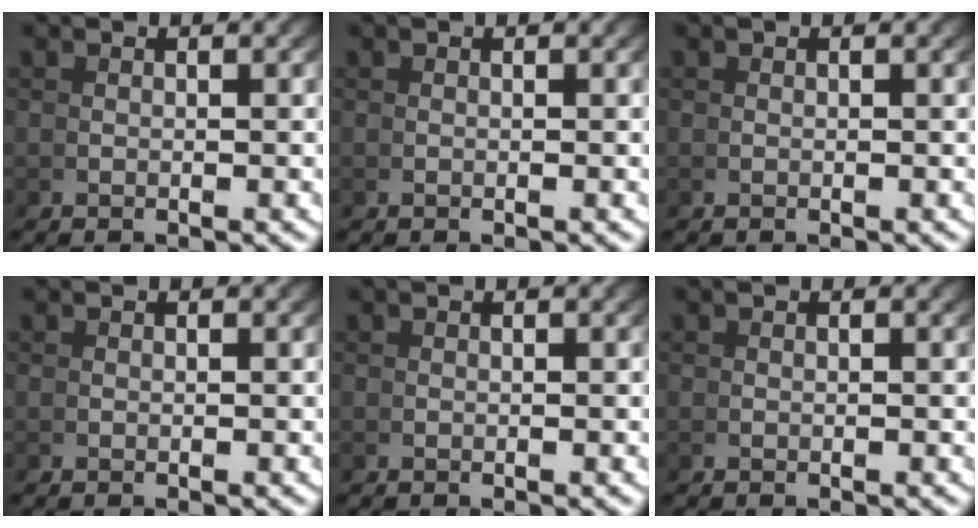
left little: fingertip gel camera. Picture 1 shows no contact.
{"total": 0.0}
{"total": 0.0}
{"total": 0.0}
{"total": 0.0}
{"total": 0.0}